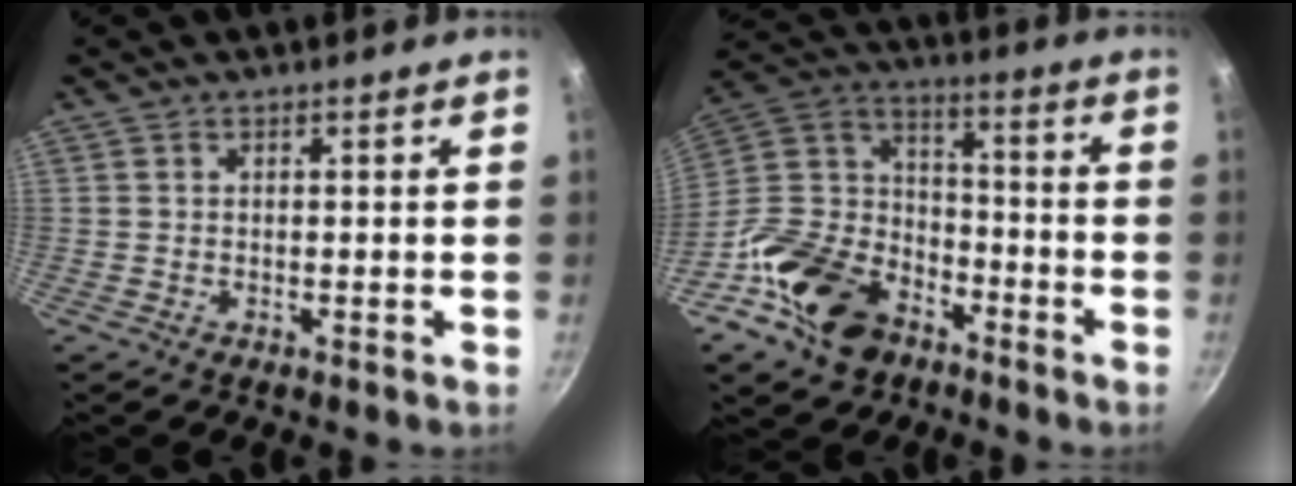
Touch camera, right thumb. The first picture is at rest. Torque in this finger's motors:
{"motor_torque": [3.13, 1.85, 0.91, -0.64, 0.25]}